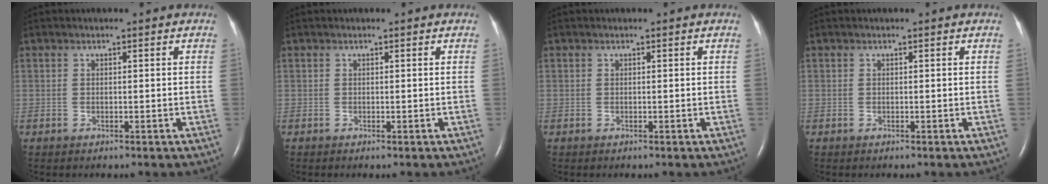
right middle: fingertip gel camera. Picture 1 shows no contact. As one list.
[{"total": 0.0}, {"total": 0.0}, {"total": 0.0}]